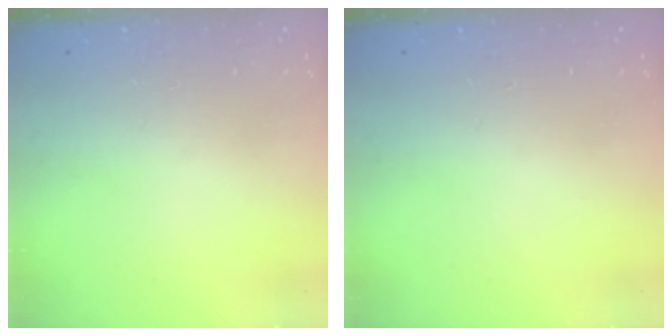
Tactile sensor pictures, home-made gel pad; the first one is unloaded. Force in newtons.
{"total": 0.0}